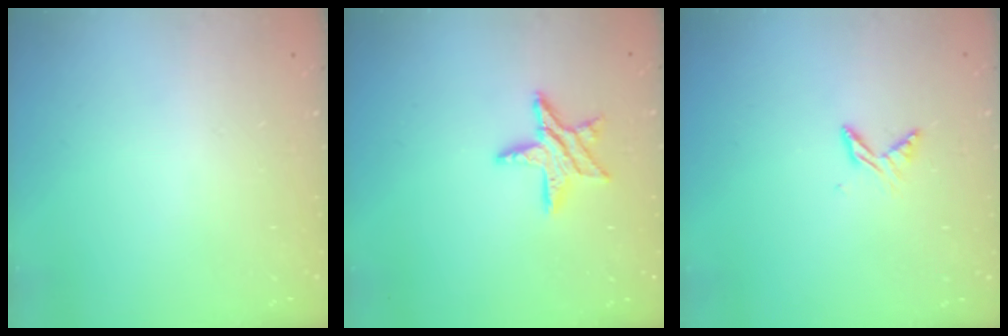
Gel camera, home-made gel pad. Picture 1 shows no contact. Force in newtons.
{"total": 10.5, "press": 10.4, "slide": 0.8}
{"total": 6.1, "press": 6.1, "slide": 0.8}